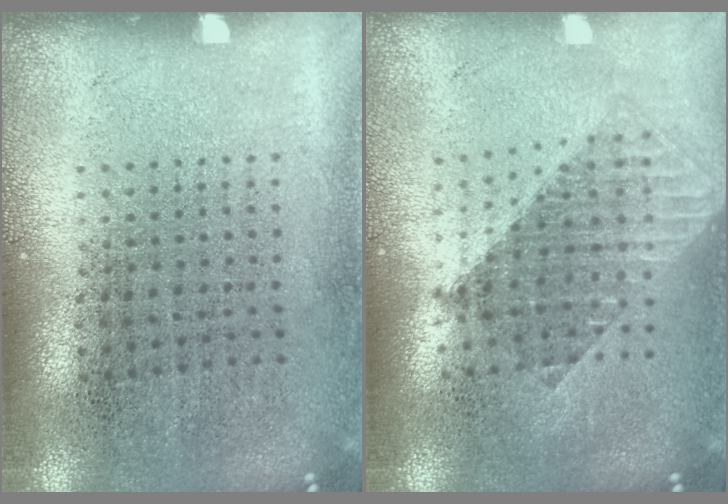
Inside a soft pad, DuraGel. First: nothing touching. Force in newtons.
{"total": 1.7, "press": 1.4, "slide": 1.0}